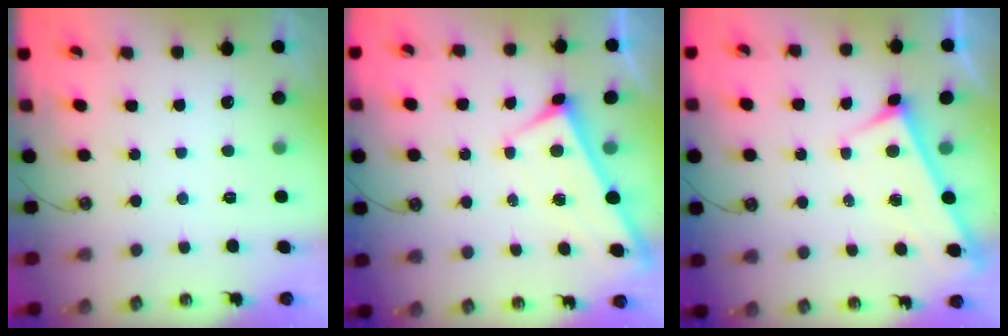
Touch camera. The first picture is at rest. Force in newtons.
{"total": 1.6, "press": 1.6, "slide": 0.1}
{"total": 3.1, "press": 3.1, "slide": 0.2}